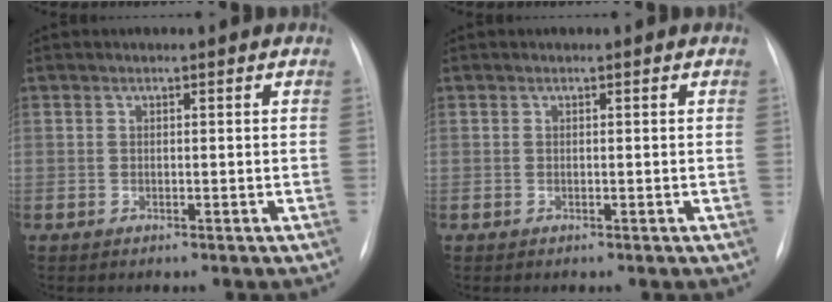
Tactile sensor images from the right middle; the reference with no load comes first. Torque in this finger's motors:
{"motor_torque": [0.16, -0.12, 0.03, 0.01]}